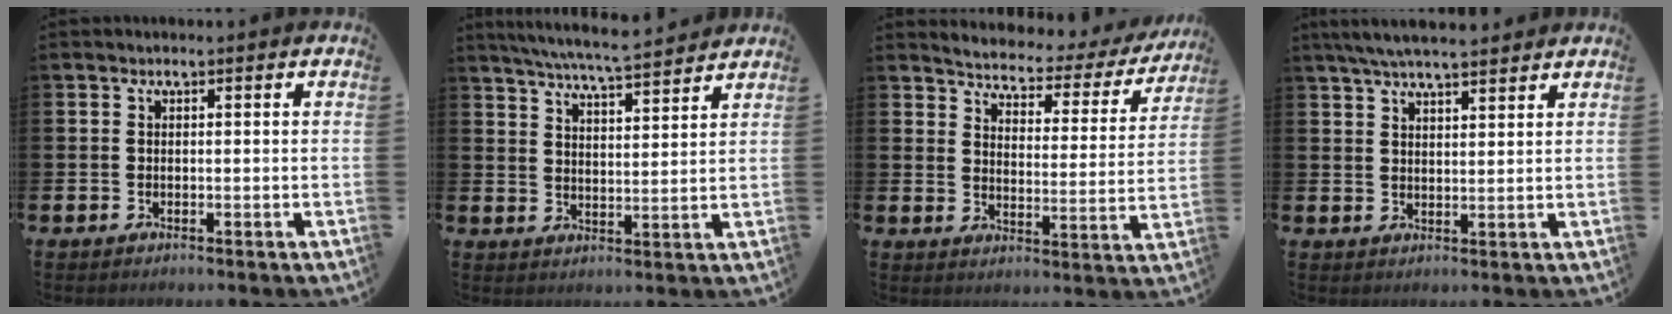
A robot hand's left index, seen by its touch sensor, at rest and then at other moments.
{"total": 6.5, "force": [6.3, -0.3, 1.6], "torque": [-0.056, -0.038, 0.113]}
{"total": 3.5, "force": [3.3, 0.9, 0.8], "torque": [-0.042, -0.033, 0.048]}
{"total": 5.6, "force": [5.2, 0.7, 1.9], "torque": [-0.049, -0.014, 0.095]}